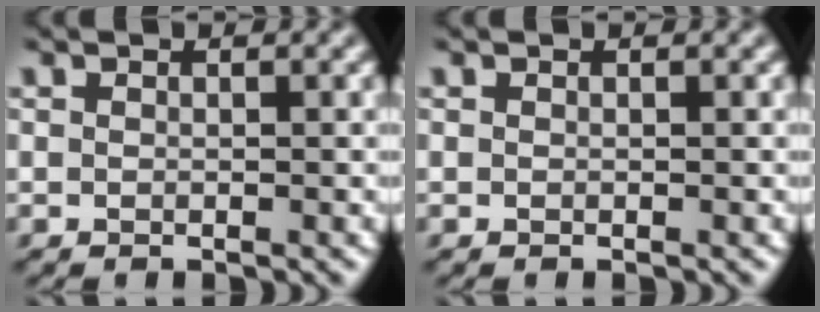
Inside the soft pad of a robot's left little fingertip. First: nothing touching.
{"total": 0.0}